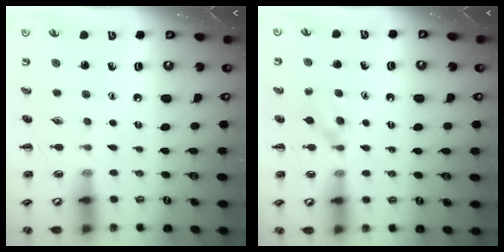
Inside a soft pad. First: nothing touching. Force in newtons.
{"total": 3.6, "press": 3.3, "slide": 1.4}